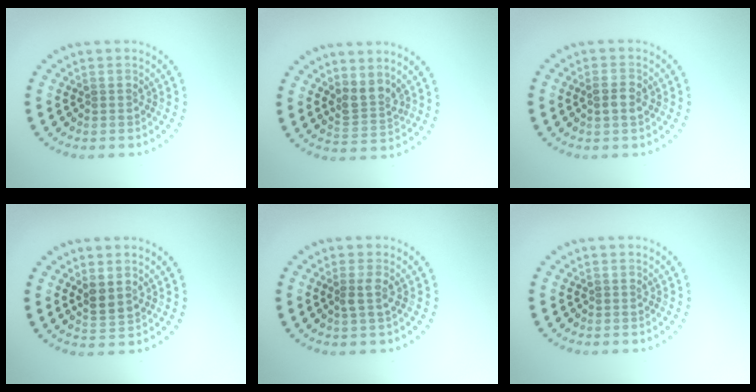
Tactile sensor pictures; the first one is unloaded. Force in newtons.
{"total": 2.5, "press": 1.9, "slide": 1.6}
{"total": 1.7, "press": 1.7, "slide": 0.1}
{"total": 1.9, "press": 1.8, "slide": 0.7}
{"total": 1.4, "press": 1.2, "slide": 0.8}
{"total": 0.0}